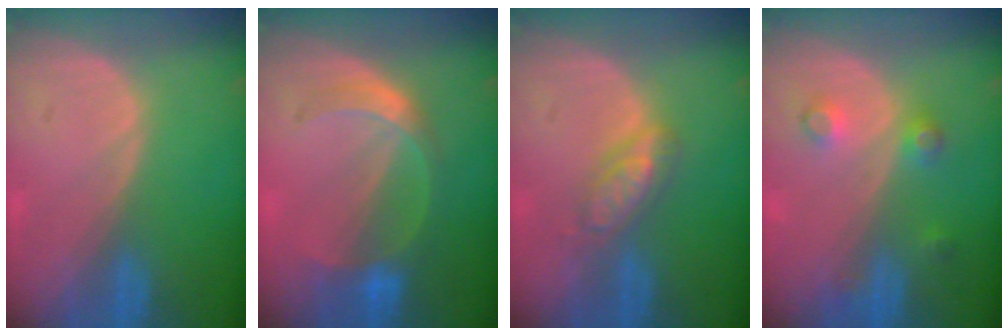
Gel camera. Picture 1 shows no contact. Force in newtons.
{"total": 5.9, "press": 5.4, "slide": 2.4}
{"total": 4.6, "press": 4.5, "slide": 1.2}
{"total": 3.6, "press": 3.3, "slide": 1.5}